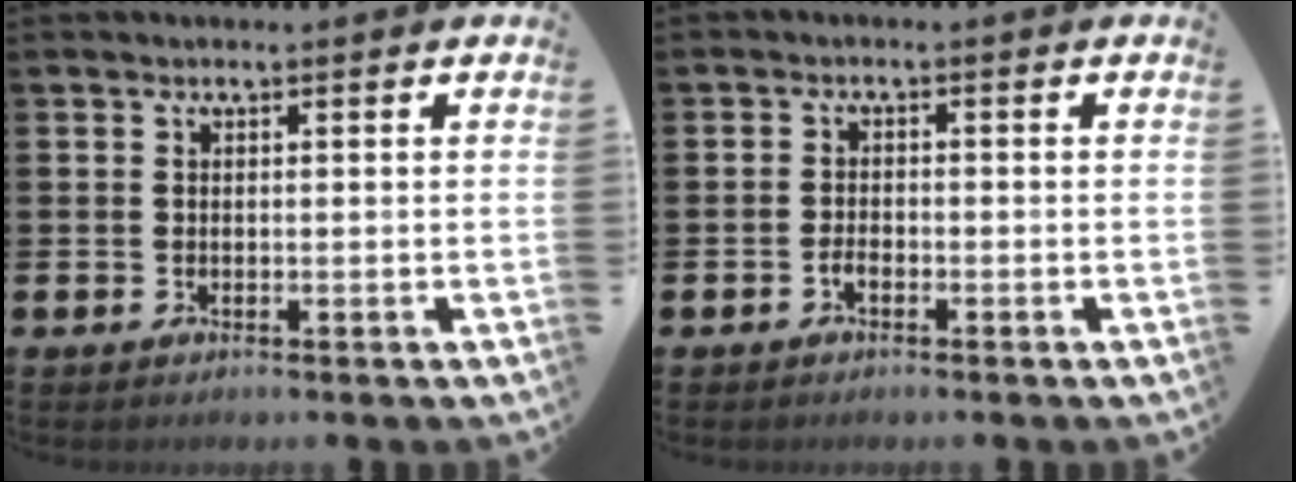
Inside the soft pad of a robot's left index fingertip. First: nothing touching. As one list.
[{"total": 1.4, "force": [-0.8, 0.7, 0.9], "torque": [-0.024, 0.003, -0.015]}]